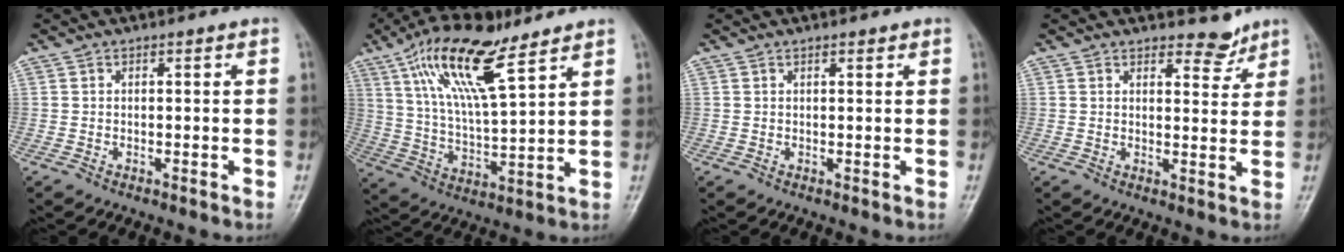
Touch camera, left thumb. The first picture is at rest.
{"total": 16.3, "force": [9.4, 5.2, 12.3], "torque": [-0.216, -0.028, 0.177]}
{"total": 1.0, "force": [0.8, 0.4, 0.6], "torque": [-0.007, -0.003, 0.009]}
{"total": 4.0, "force": [3.4, 1.7, 1.0], "torque": [0.008, -0.027, 0.048]}